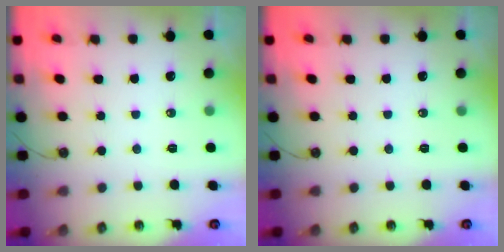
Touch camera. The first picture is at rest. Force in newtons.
{"total": 0.0}